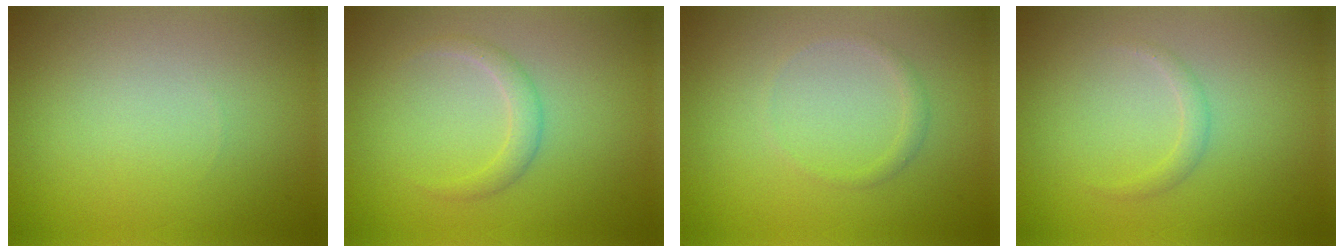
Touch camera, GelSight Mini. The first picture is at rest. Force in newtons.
{"total": 1.5, "press": 1.5, "slide": 0.1}
{"total": 0.9, "press": 0.8, "slide": 0.1}
{"total": 1.0, "press": 1.0, "slide": 0.1}